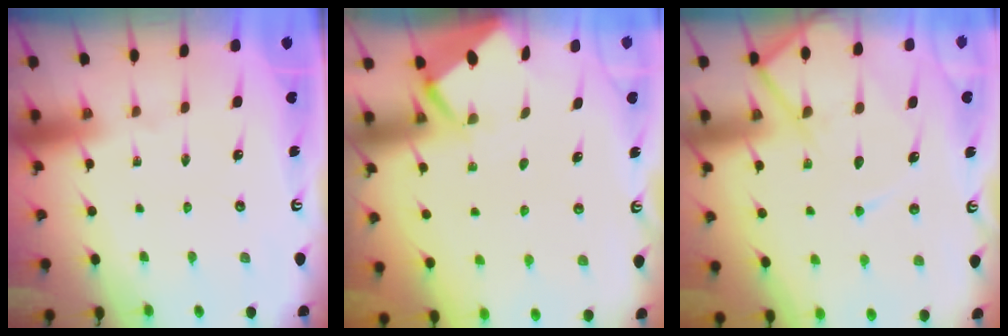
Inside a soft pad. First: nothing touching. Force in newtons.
{"total": 2.6, "press": 2.6, "slide": 0.3}
{"total": 10.3, "press": 10.3, "slide": 1.0}